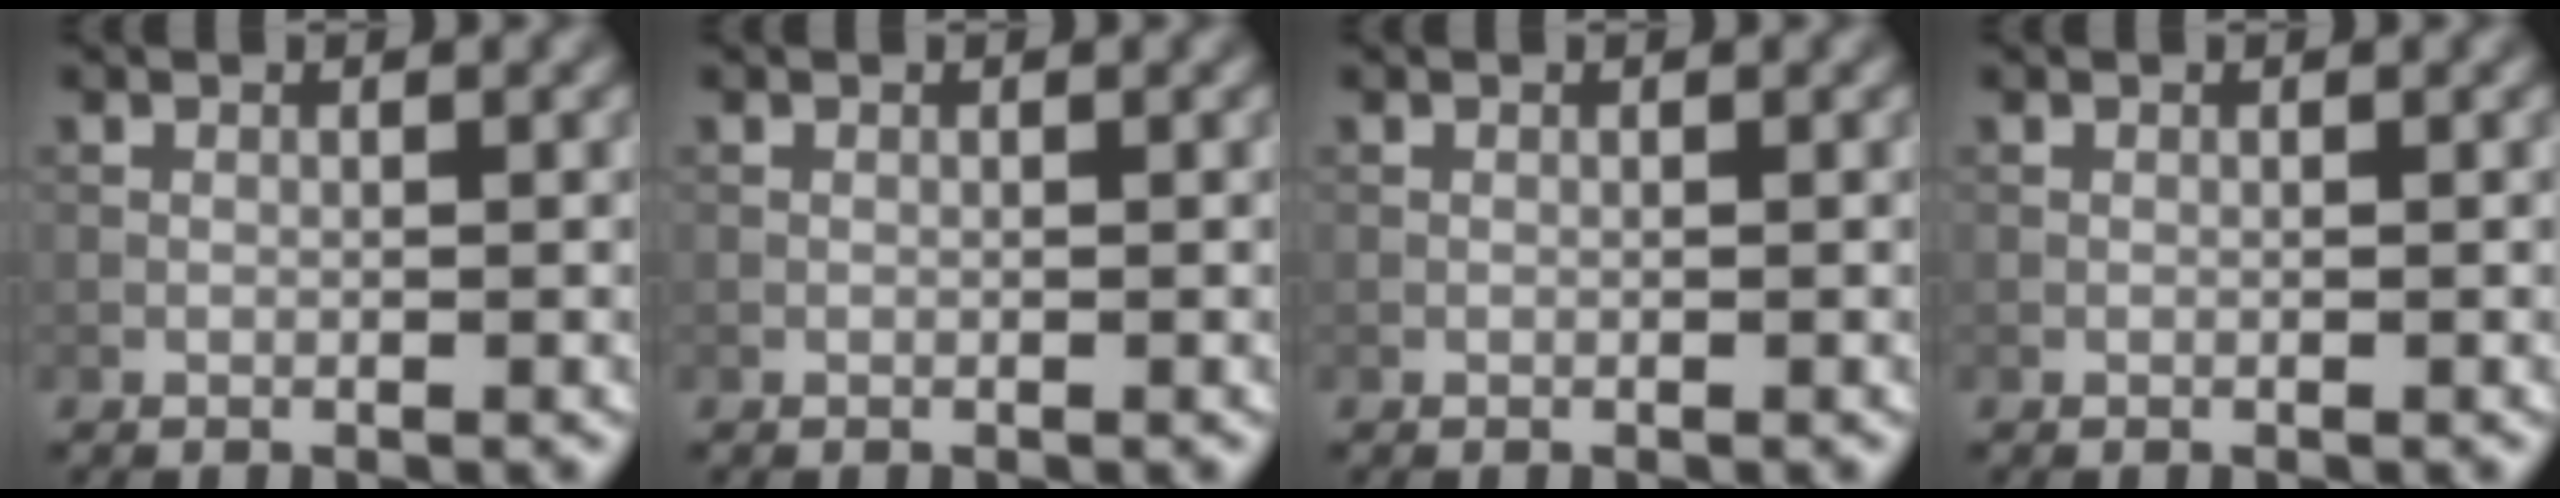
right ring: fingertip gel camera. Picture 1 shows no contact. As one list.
[{"total": 0.0}, {"total": 0.0}, {"total": 0.0}]